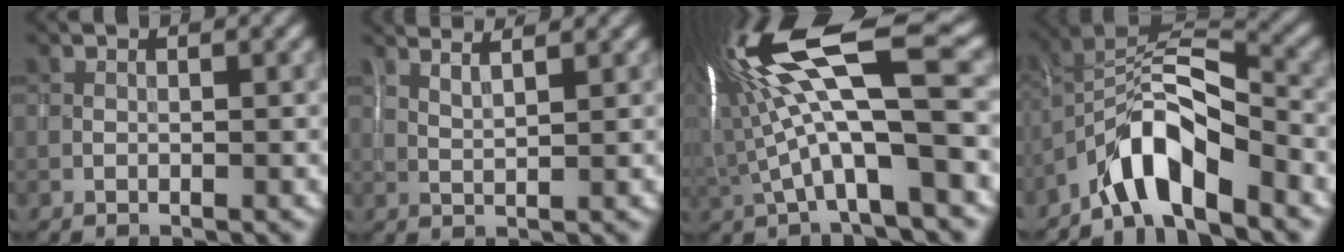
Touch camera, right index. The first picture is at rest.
{"total": 3.6, "force": [3.0, 1.0, 1.8], "torque": [-0.024, 0.023, 0.024]}
{"total": 14.4, "force": [1.3, 3.9, 13.8], "torque": [-0.262, 0.025, 0.027]}
{"total": 6.8, "force": [-4.2, 2.3, 4.9], "torque": [-0.075, 0.009, -0.080]}